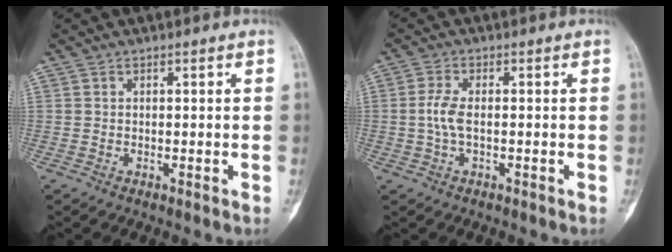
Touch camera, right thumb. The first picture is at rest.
{"total": 3.8, "force": [-0.3, 1.7, 3.4], "torque": [-0.083, 0.006, -0.007]}